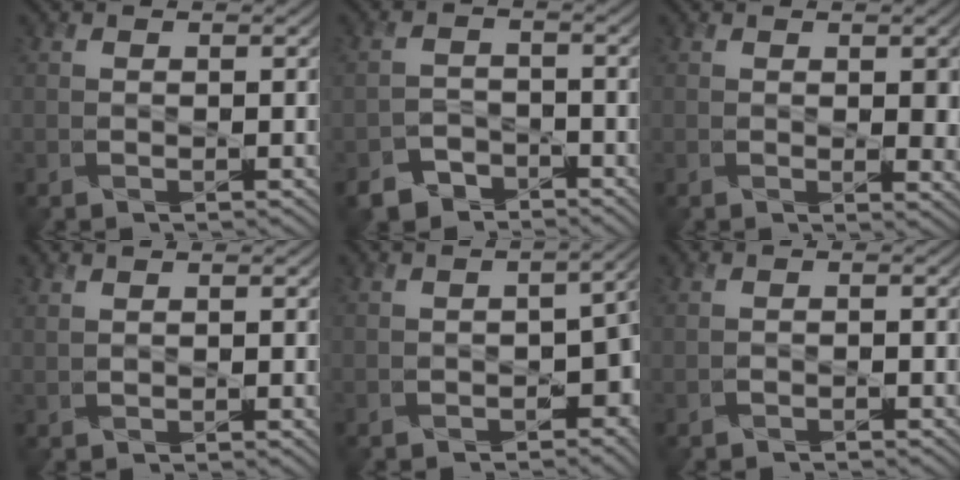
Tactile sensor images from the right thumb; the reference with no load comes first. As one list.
[{"total": 4.6, "force": [-3.8, 2.3, 0.8], "torque": [-0.012, -0.009, -0.072]}, {"total": 4.1, "force": [0.7, 1.7, 3.7], "torque": [-0.054, -0.006, 0.018]}, {"total": 1.2, "force": [0.9, 0.3, 0.7], "torque": [-0.019, -0.004, 0.023]}, {"total": 7.1, "force": [-2.1, 4.0, 5.5], "torque": [-0.073, -0.023, -0.022]}, {"total": 0.7, "force": [-0.6, 0.2, 0.2], "torque": [-0.008, -0.001, -0.012]}]